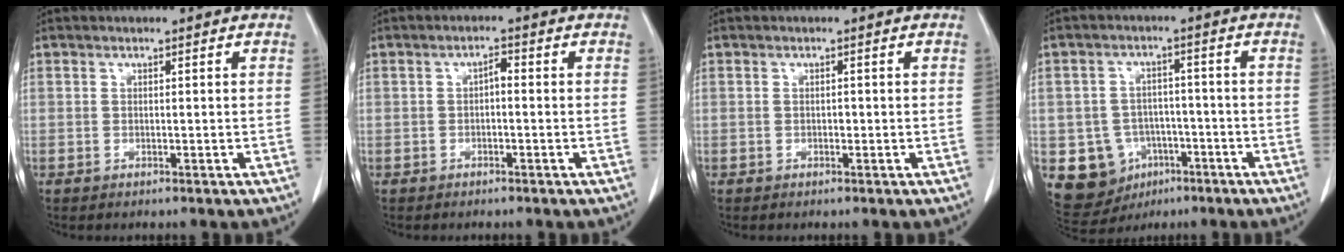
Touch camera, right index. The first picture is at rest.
{"total": 1.5, "force": [-0.1, 0.6, 1.4], "torque": [-0.020, 0.007, -0.004]}
{"total": 0.5, "force": [-0.1, 0.4, 0.4], "torque": [-0.004, 0.002, -0.004]}
{"total": 9.8, "force": [-3.4, 8.9, 2.4], "torque": [-0.055, 0.019, -0.039]}